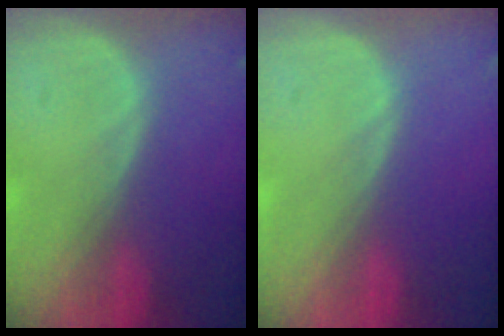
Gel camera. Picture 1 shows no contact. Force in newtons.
{"total": 0.0}